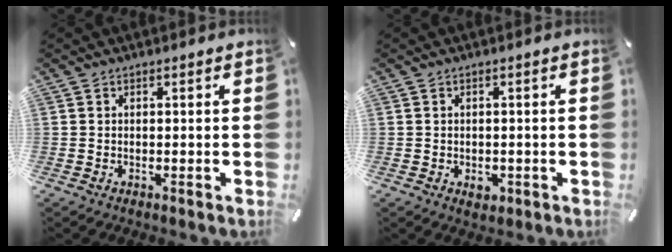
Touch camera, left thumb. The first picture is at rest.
{"total": 2.4, "force": [-0.7, 1.8, 1.3], "torque": [-0.023, 0.003, -0.013]}